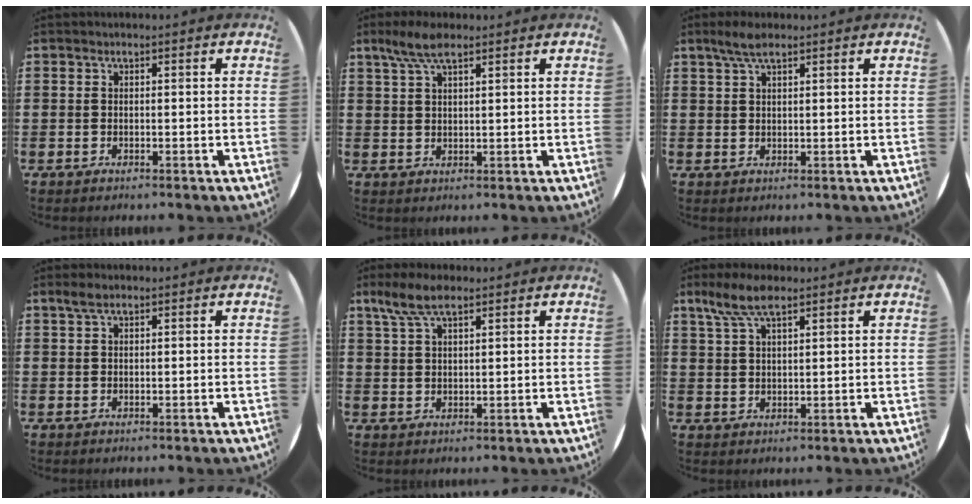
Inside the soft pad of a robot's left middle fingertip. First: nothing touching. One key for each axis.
{"total": 4.9, "fx": 3.2, "fy": 1.7, "fz": 3.3, "tx": -0.063, "ty": 0.002, "tz": 0.056}
{"total": 3.3, "fx": 2.3, "fy": 0.9, "fz": 2.1, "tx": -0.037, "ty": 0.003, "tz": 0.039}
{"total": 1.6, "fx": 1.1, "fy": 0.6, "fz": 1.0, "tx": -0.020, "ty": 0.006, "tz": 0.019}
{"total": 5.9, "fx": 3.9, "fy": 2.1, "fz": 3.9, "tx": -0.076, "ty": 0.001, "tz": 0.069}
{"total": 6.0, "fx": 4.0, "fy": 2.1, "fz": 4.0, "tx": -0.078, "ty": 0.002, "tz": 0.070}